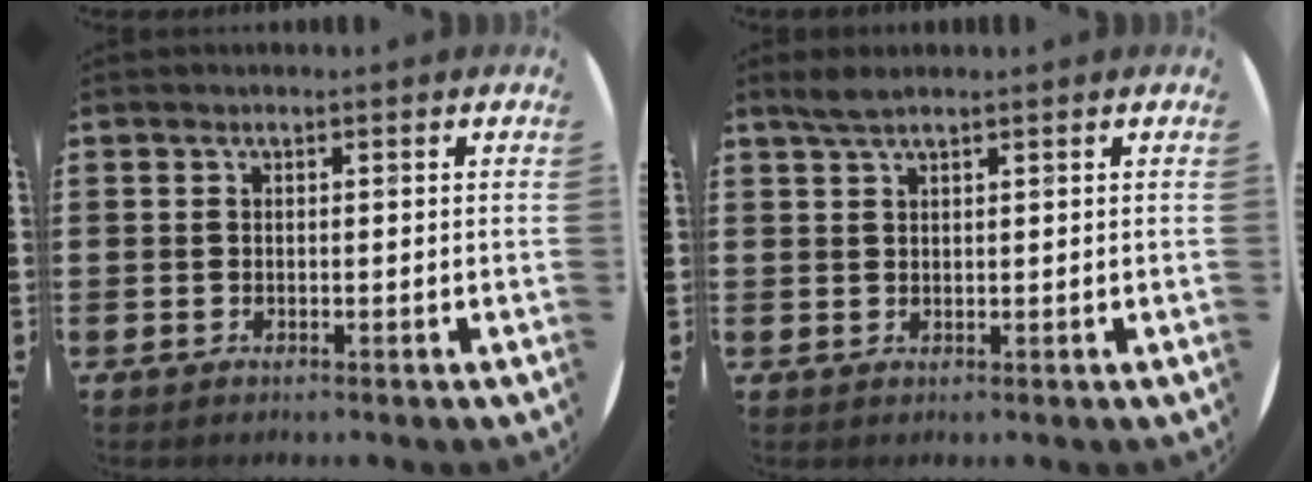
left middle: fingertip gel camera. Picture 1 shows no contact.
{"total": 2.1, "force": [1.7, 0.2, 1.2], "torque": [-0.026, 0.003, 0.030]}